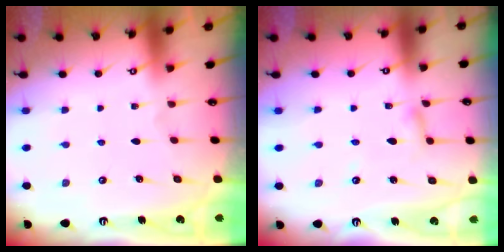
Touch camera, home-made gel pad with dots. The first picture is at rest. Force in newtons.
{"total": 2.7, "press": 2.7, "slide": 0.1}